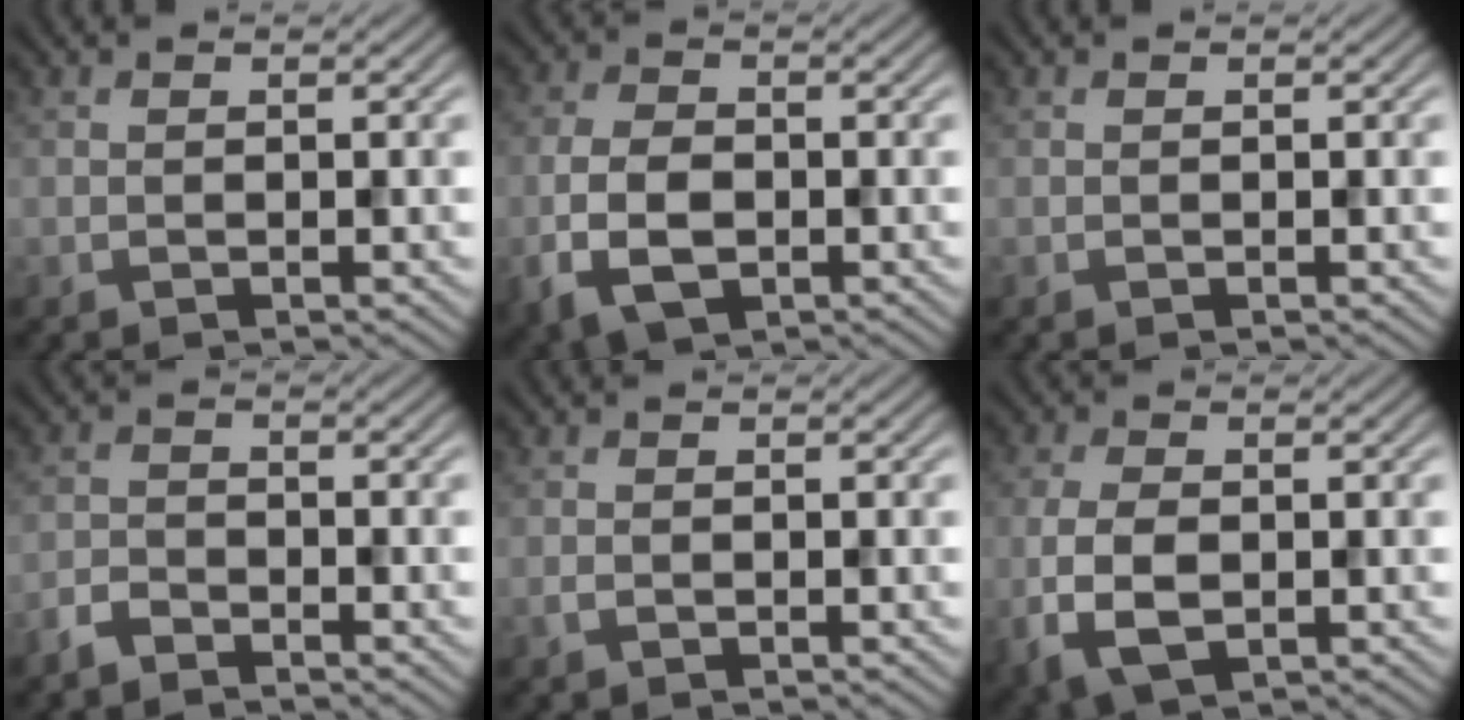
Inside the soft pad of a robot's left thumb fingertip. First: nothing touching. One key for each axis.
{"total": 6.2, "fx": -2.2, "fy": 3.7, "fz": 4.5, "tx": -0.107, "ty": -0.010, "tz": -0.046}
{"total": 0.0}
{"total": 2.4, "fx": -2.1, "fy": 0.8, "fz": 0.8, "tx": -0.016, "ty": -0.001, "tz": -0.052}
{"total": 0.6, "fx": -0.3, "fy": 0.3, "fz": 0.4, "tx": -0.011, "ty": -0.001, "tz": -0.004}
{"total": 5.6, "fx": -1.2, "fy": 3.3, "fz": 4.4, "tx": -0.112, "ty": -0.012, "tz": -0.022}